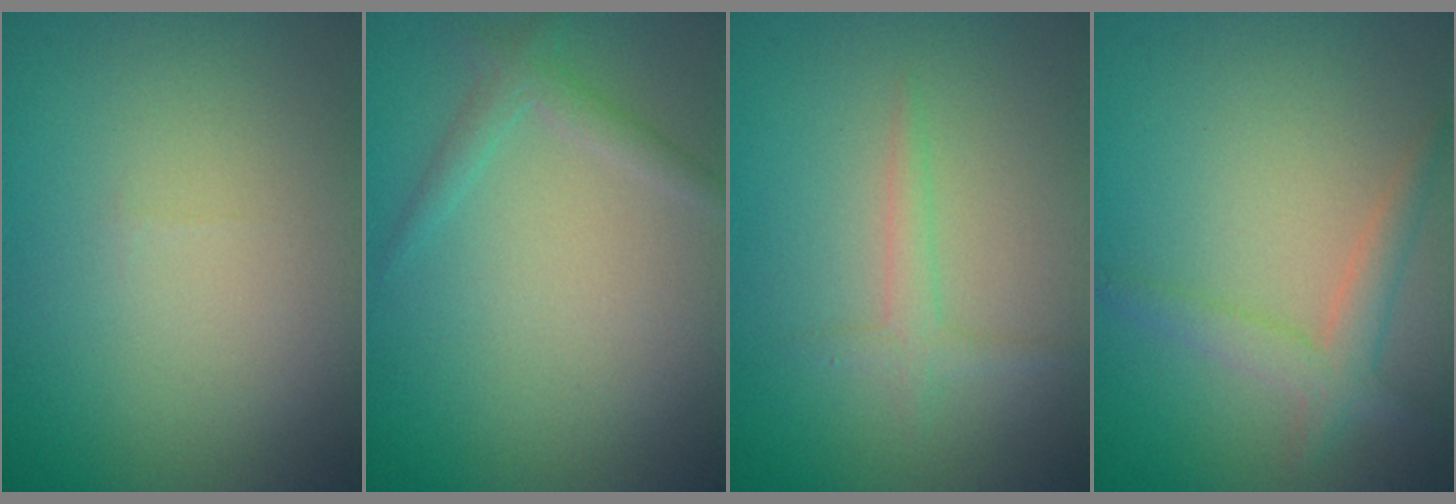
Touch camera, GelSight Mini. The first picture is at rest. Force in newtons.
{"total": 1.5, "press": 1.5, "slide": 0.1}
{"total": 1.4, "press": 1.4, "slide": 0.1}
{"total": 2.4, "press": 2.4, "slide": 0.2}